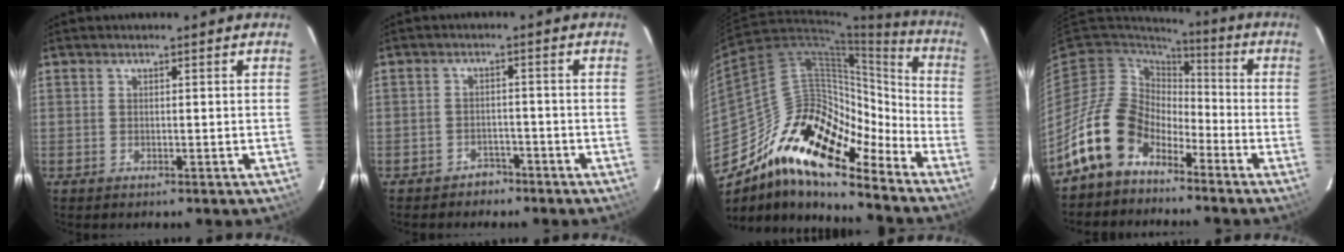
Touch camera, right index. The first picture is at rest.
{"total": 3.8, "force": [-3.0, 2.4, 0.2], "torque": [-0.012, 0.017, -0.041]}
{"total": 19.6, "force": [-14.2, 7.4, 11.3], "torque": [-0.174, -0.001, -0.266]}
{"total": 13.4, "force": [-8.8, 8.6, 5.2], "torque": [-0.110, 0.018, -0.164]}